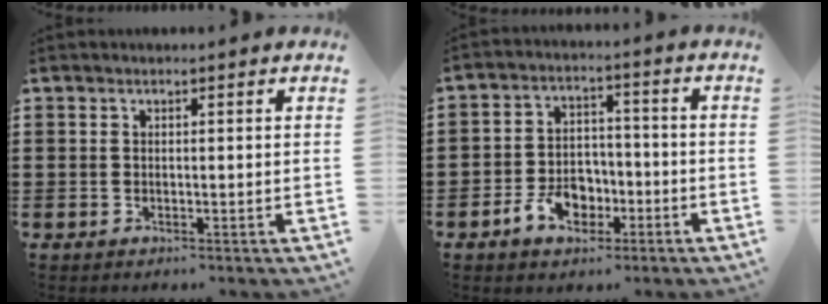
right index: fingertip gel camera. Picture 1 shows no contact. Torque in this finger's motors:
{"motor_torque": [1.37, 0.77, 0.27, 0.07]}